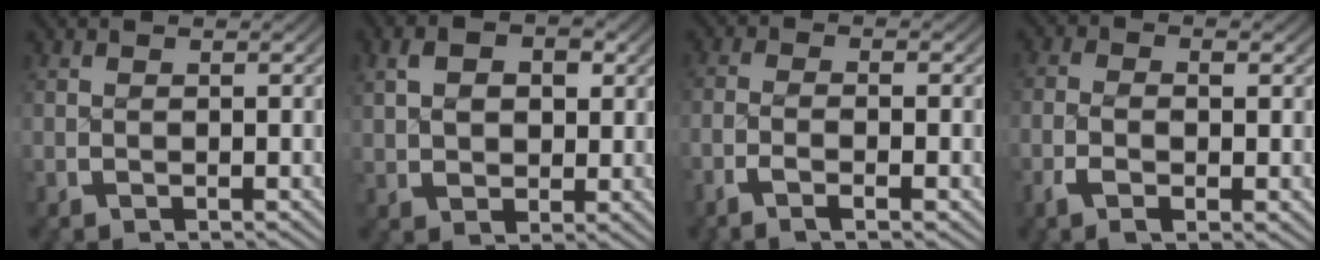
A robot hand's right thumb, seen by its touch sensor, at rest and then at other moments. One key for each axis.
{"total": 4.5, "fx": 1.3, "fy": 3.1, "fz": 3.0, "tx": -0.049, "ty": -0.007, "tz": 0.029}
{"total": 2.7, "fx": -1.2, "fy": 0.5, "fz": 2.3, "tx": -0.053, "ty": 0.002, "tz": -0.025}
{"total": 2.7, "fx": -0.8, "fy": 1.0, "fz": 2.4, "tx": -0.052, "ty": -0.002, "tz": -0.014}